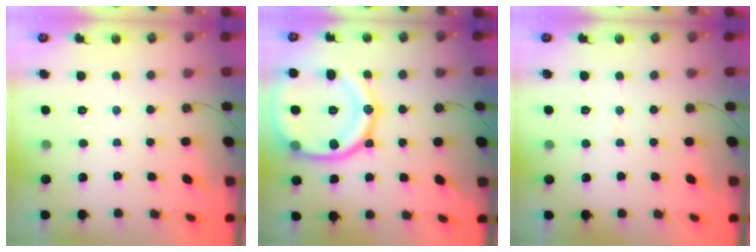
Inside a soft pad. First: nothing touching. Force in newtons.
{"total": 24.7, "press": 24.6, "slide": 2.7}
{"total": 2.6, "press": 2.6, "slide": 0.3}